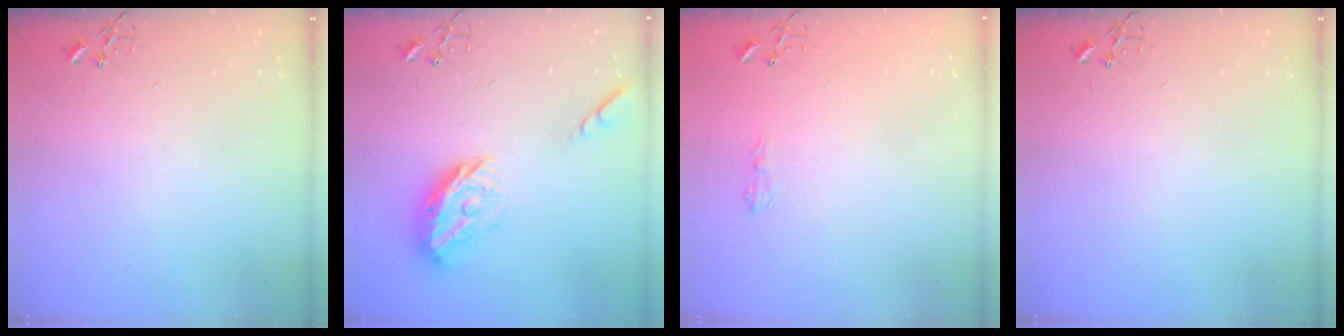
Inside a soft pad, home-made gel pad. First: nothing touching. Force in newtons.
{"total": 17.8, "press": 17.7, "slide": 0.6}
{"total": 6.4, "press": 6.4, "slide": 0.8}
{"total": 0.0}